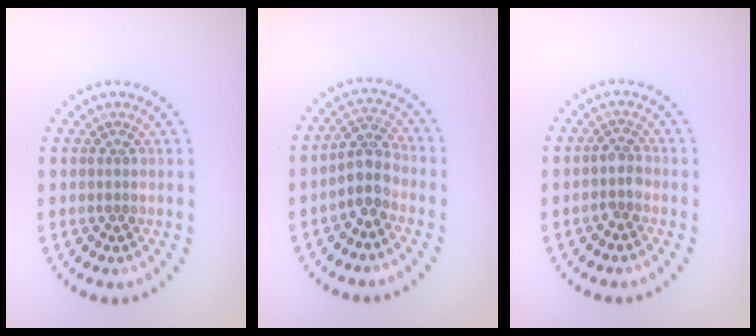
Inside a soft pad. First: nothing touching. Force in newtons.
{"total": 2.9, "press": 2.4, "slide": 1.6}
{"total": 1.5, "press": 1.2, "slide": 0.9}